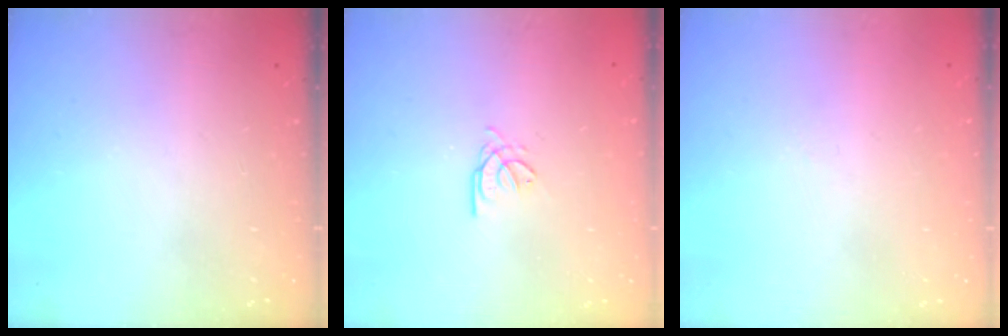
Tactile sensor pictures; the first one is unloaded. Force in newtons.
{"total": 2.4, "press": 2.4, "slide": 0.1}
{"total": 1.8, "press": 1.6, "slide": 0.6}